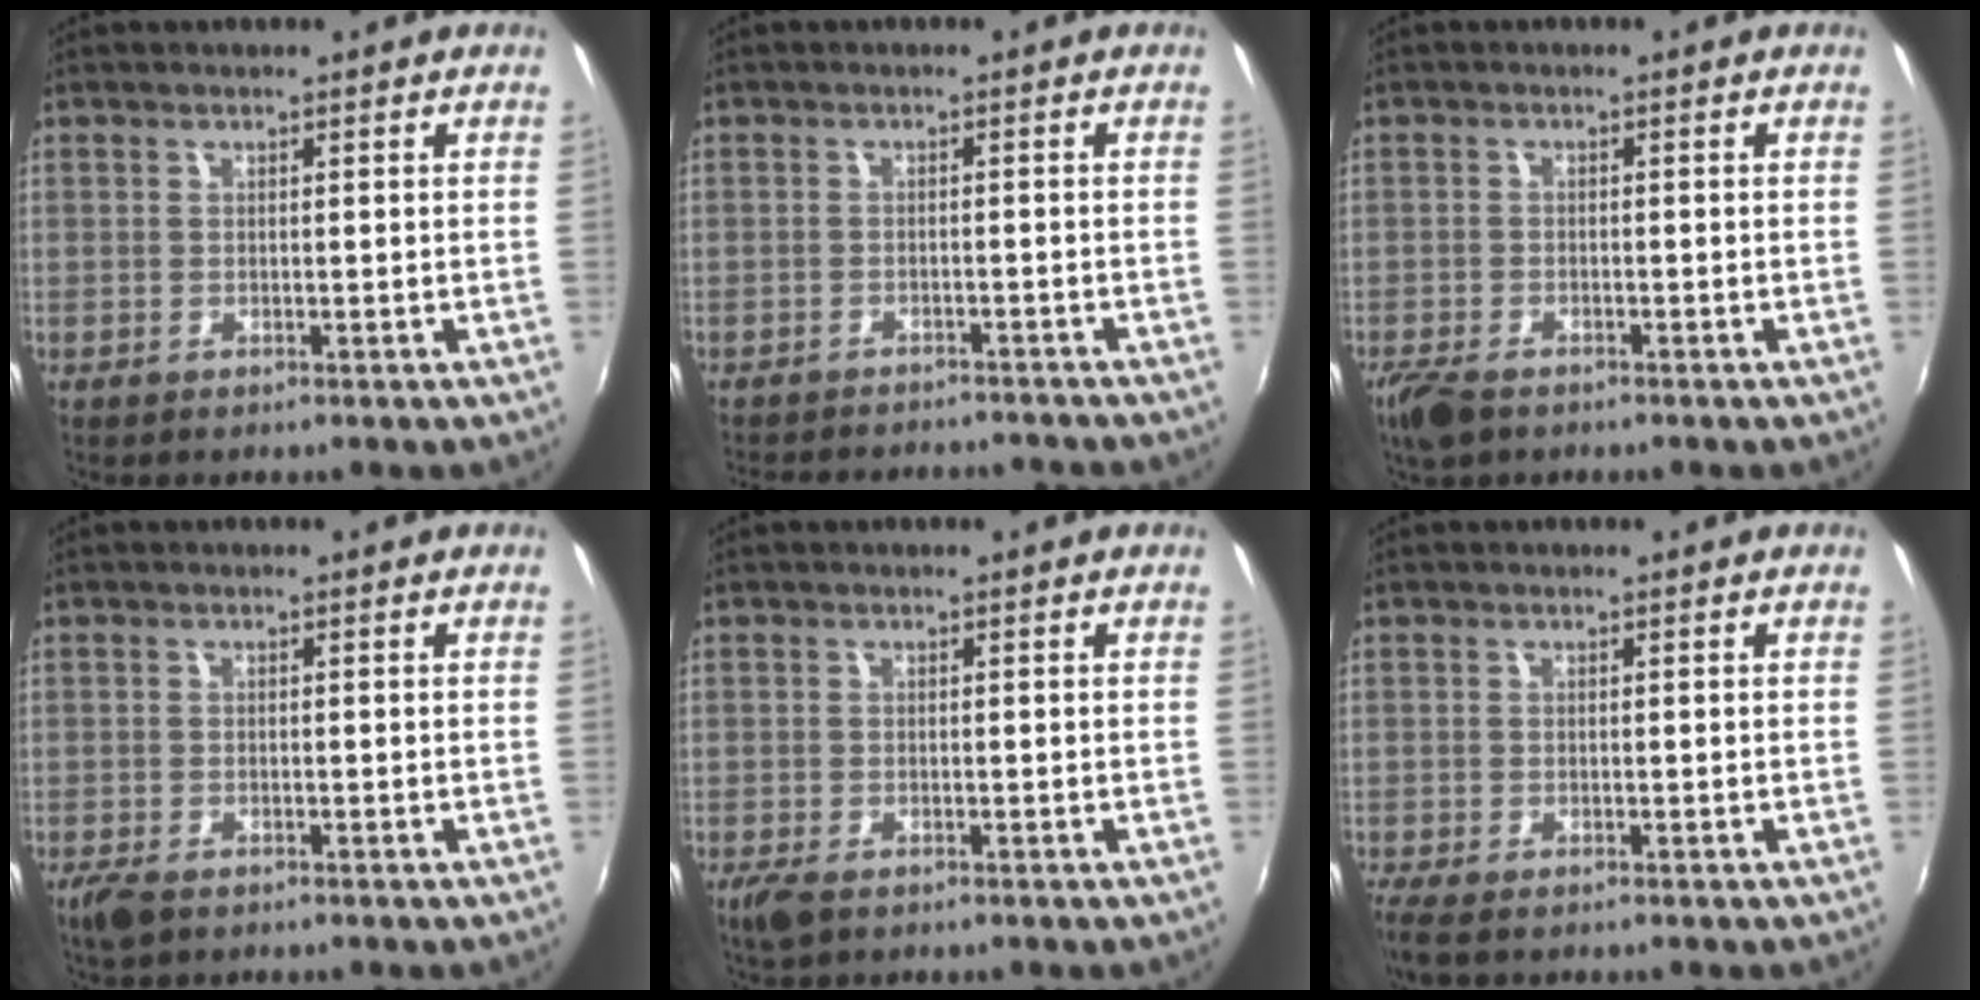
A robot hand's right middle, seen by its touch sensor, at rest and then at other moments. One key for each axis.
{"total": 11.1, "fx": -10.0, "fy": 2.8, "fz": 3.9, "tx": -0.089, "ty": -0.014, "tz": -0.137}
{"total": 4.8, "fx": -3.6, "fy": 2.1, "fz": 2.5, "tx": -0.068, "ty": -0.017, "tz": -0.071}
{"total": 3.3, "fx": -2.3, "fy": 1.5, "fz": 1.9, "tx": -0.046, "ty": -0.012, "tz": -0.043}
{"total": 3.0, "fx": -1.9, "fy": 1.4, "fz": 1.9, "tx": -0.043, "ty": -0.011, "tz": -0.036}
{"total": 3.7, "fx": -2.7, "fy": 1.0, "fz": 2.4, "tx": -0.053, "ty": -0.017, "tz": -0.048}